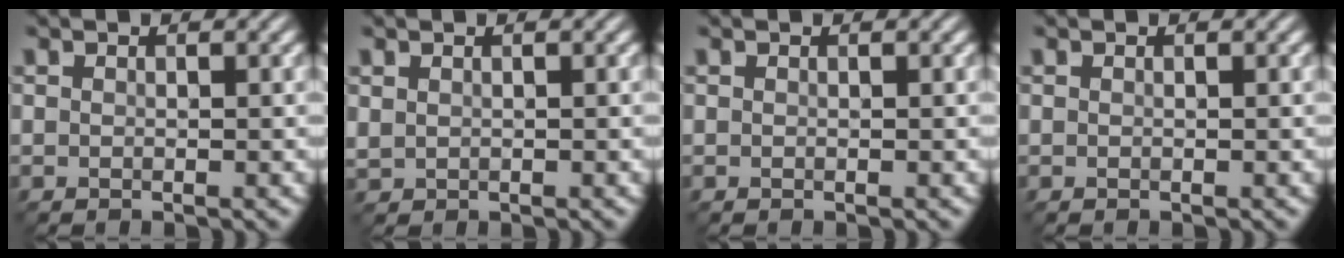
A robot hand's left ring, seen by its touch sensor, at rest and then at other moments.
{"total": 0.6, "force": [0.4, 0.4, 0.2], "torque": [-0.006, 0.000, 0.012]}
{"total": 0.0}
{"total": 0.0}